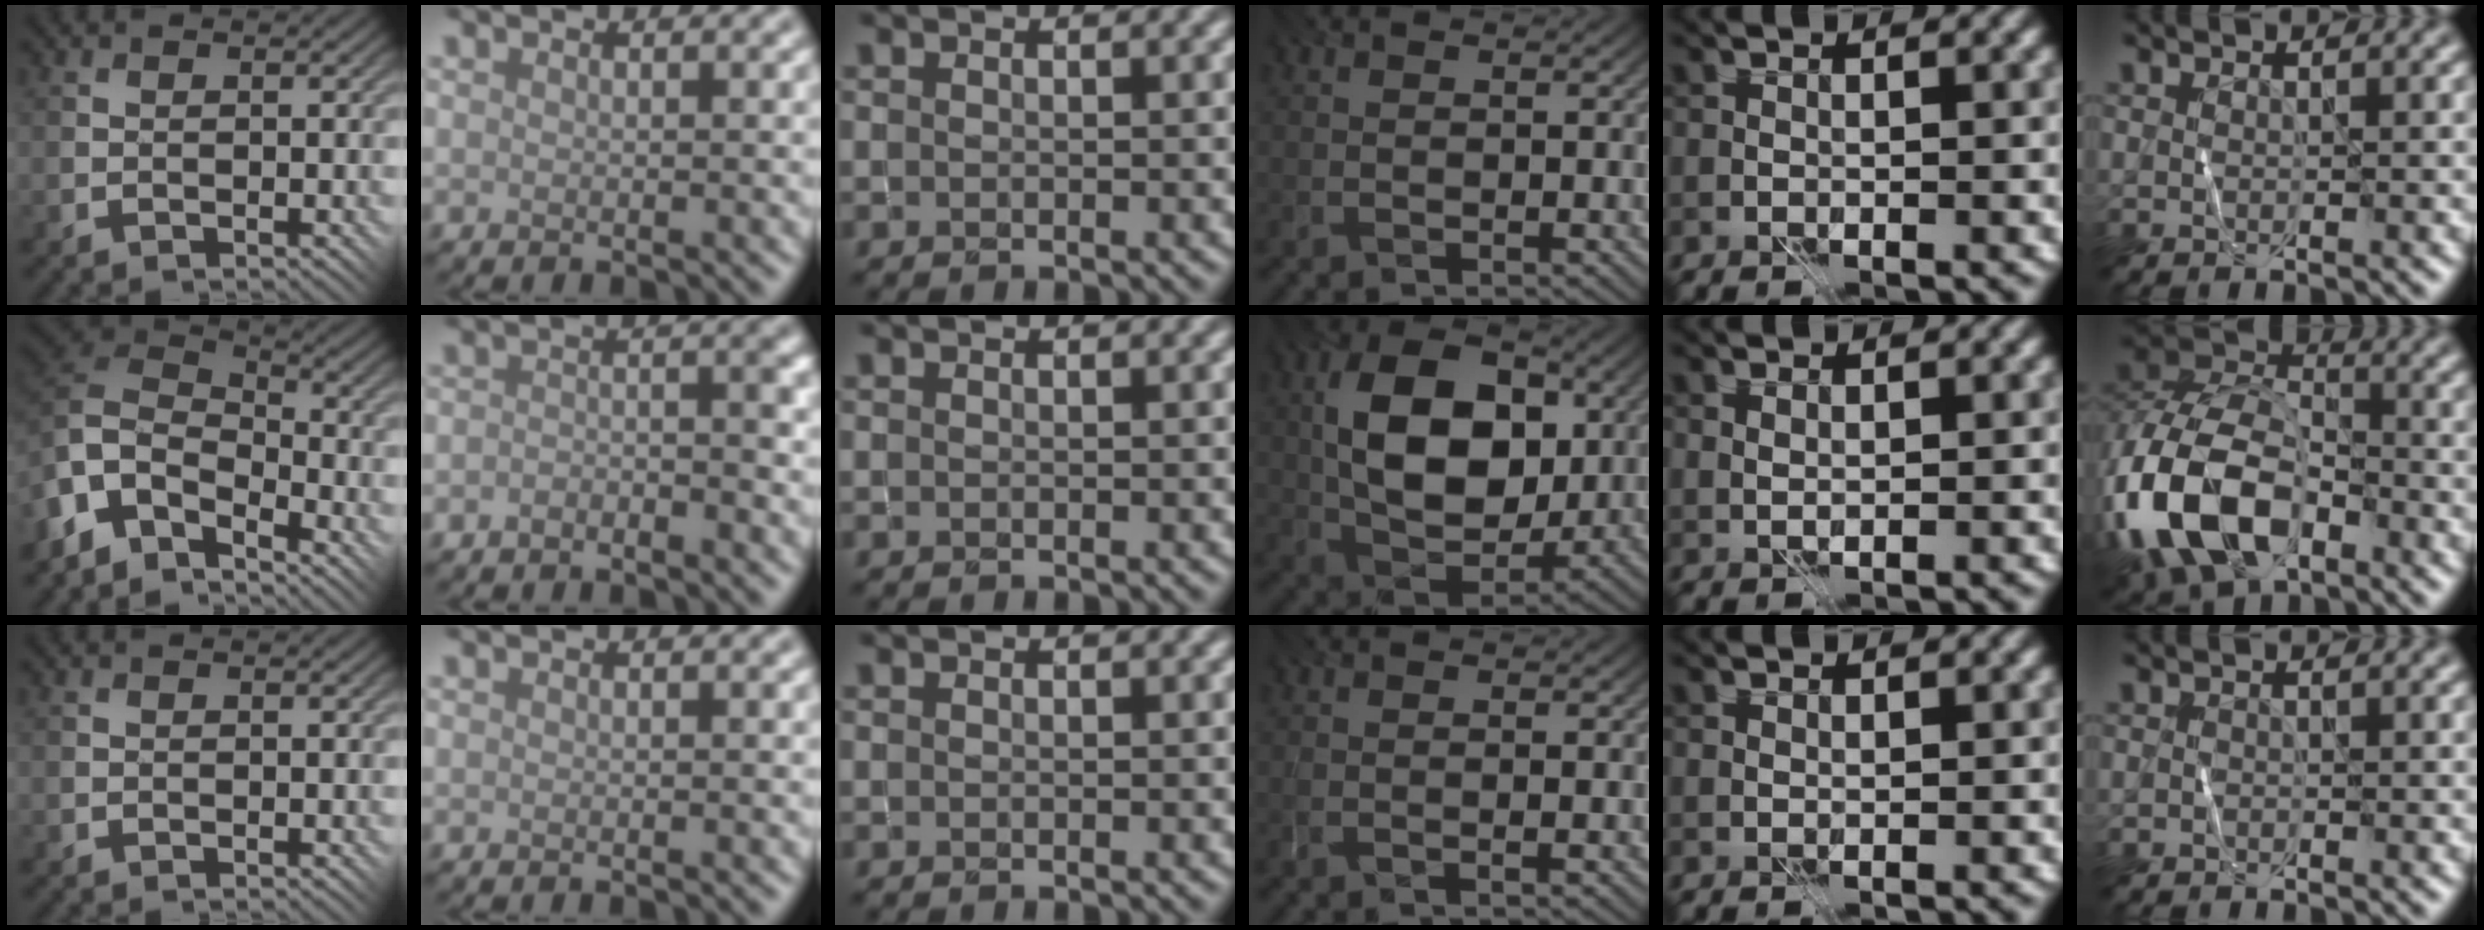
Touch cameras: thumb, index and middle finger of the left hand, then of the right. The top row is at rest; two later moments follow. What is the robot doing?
{"motion": "fold", "object": "shorts"}